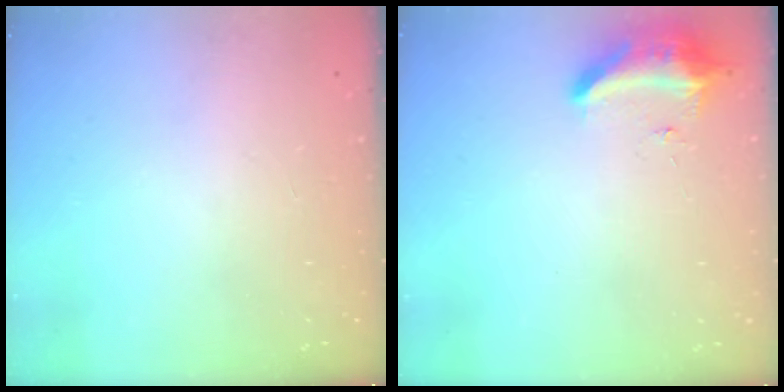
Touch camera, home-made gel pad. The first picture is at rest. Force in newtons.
{"total": 8.9, "press": 8.8, "slide": 1.6}